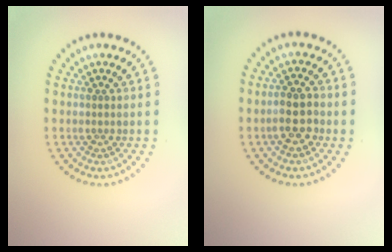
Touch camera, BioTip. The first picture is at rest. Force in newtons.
{"total": 2.9, "press": 2.8, "slide": 0.7}